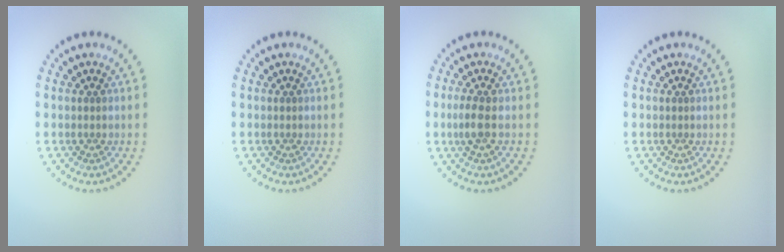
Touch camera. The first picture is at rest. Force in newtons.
{"total": 0.0}
{"total": 1.6, "press": 1.4, "slide": 0.7}
{"total": 0.0}